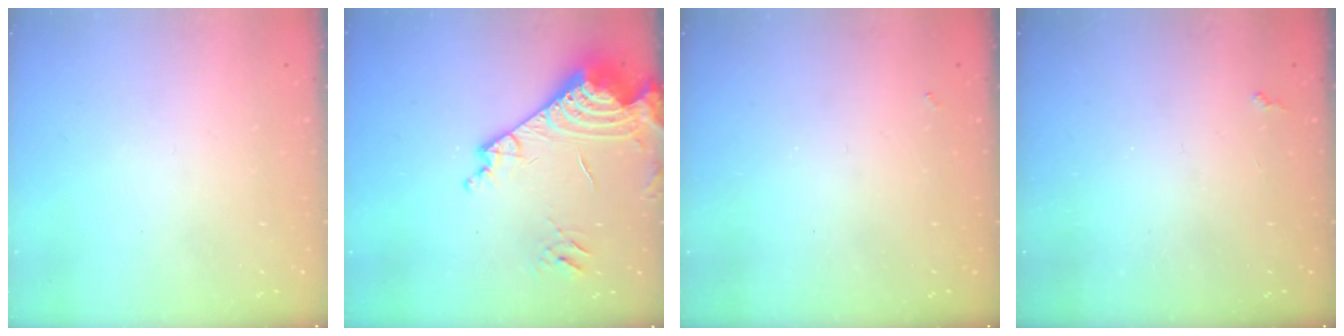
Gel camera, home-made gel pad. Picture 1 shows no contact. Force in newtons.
{"total": 21.0, "press": 20.9, "slide": 2.5}
{"total": 1.6, "press": 1.6, "slide": 0.4}
{"total": 2.3, "press": 2.2, "slide": 0.4}